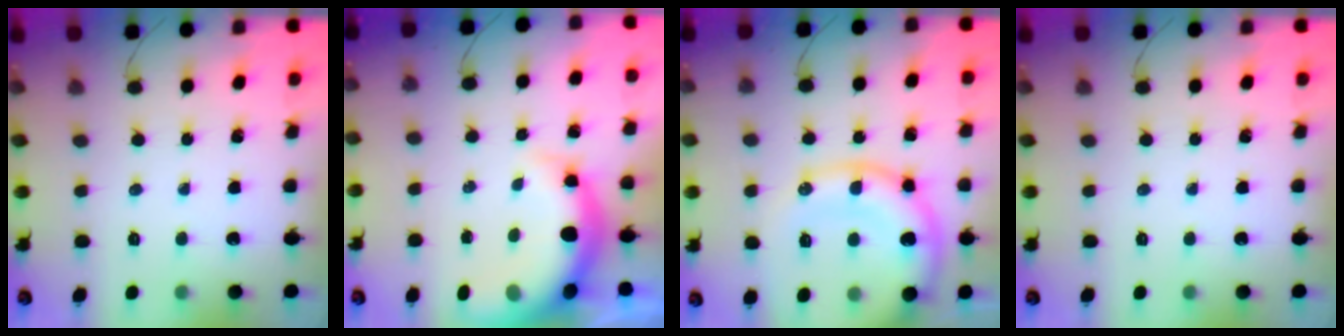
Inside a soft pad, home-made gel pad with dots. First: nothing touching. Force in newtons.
{"total": 9.6, "press": 9.3, "slide": 2.5}
{"total": 18.5, "press": 18.4, "slide": 1.5}
{"total": 0.0}